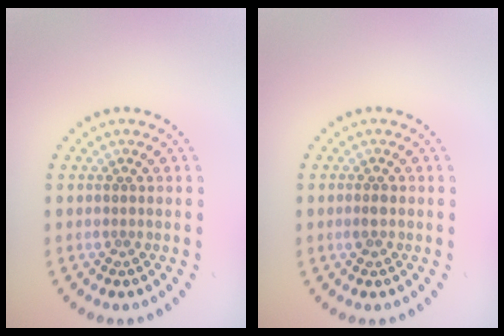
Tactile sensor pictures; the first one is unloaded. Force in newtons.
{"total": 0.9, "press": 0.9, "slide": 0.2}